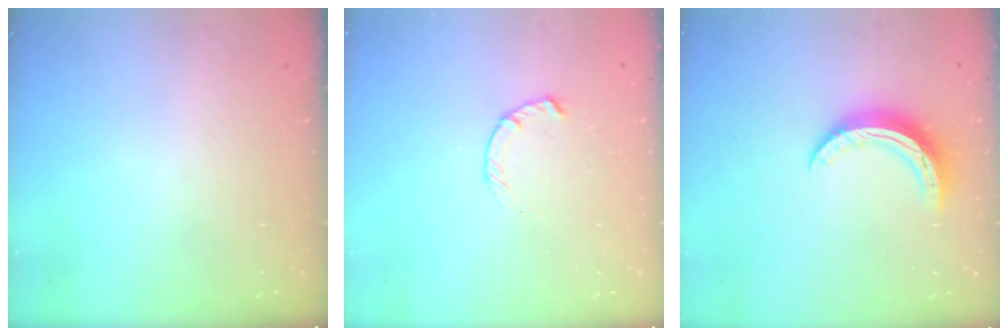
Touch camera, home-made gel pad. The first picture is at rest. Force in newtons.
{"total": 1.8, "press": 1.8, "slide": 0.3}
{"total": 9.9, "press": 9.9, "slide": 0.5}